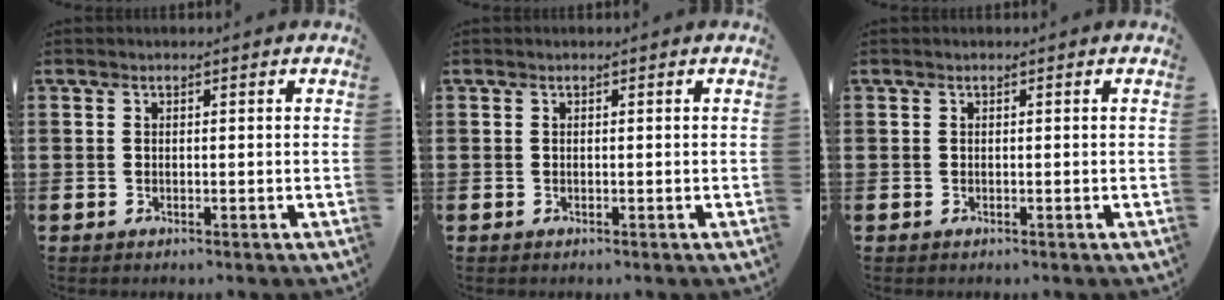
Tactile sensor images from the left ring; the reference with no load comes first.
{"total": 0.0}
{"total": 0.0}